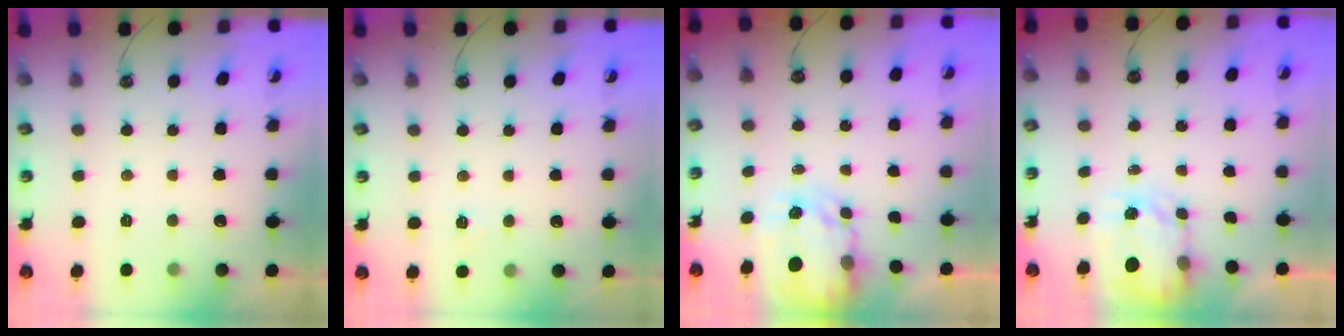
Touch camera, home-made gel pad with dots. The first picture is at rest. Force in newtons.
{"total": 2.7, "press": 2.6, "slide": 0.4}
{"total": 4.1, "press": 4.1, "slide": 0.4}
{"total": 3.6, "press": 3.5, "slide": 0.4}